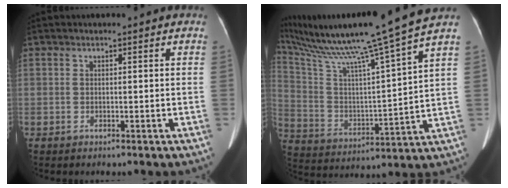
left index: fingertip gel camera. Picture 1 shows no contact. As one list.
[{"total": 22.7, "force": [18.5, -2.4, 12.8], "torque": [-0.238, -0.025, 0.311]}]